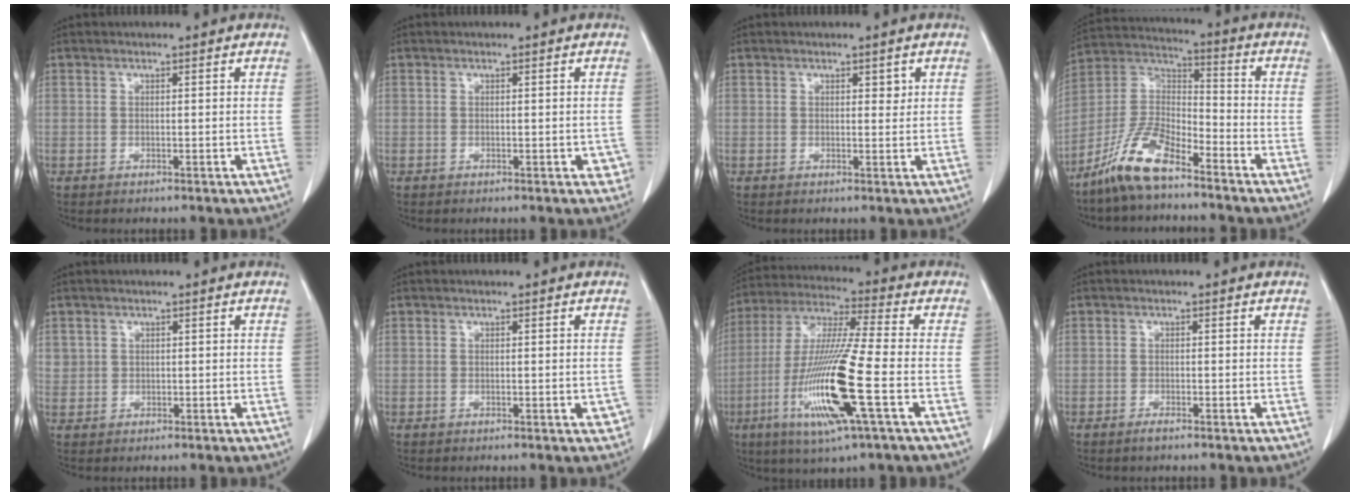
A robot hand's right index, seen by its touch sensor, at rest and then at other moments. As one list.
[{"total": 1.5, "force": [-0.3, 0.8, 1.3], "torque": [-0.003, 0.002, -0.003]}, {"total": 1.3, "force": [0.6, 0.6, 0.9], "torque": [-0.010, -0.003, 0.008]}, {"total": 11.0, "force": [-8.2, 3.2, 6.6], "torque": [-0.144, 0.011, -0.163]}, {"total": 1.5, "force": [0.6, 1.3, 0.1], "torque": [0.015, 0.003, 0.006]}, {"total": 1.2, "force": [-0.3, 0.4, 1.1], "torque": [-0.008, 0.000, -0.002]}, {"total": 16.9, "force": [-5.2, 0.1, 16.1], "torque": [-0.333, -0.020, -0.103]}, {"total": 1.0, "force": [-0.8, 0.1, 0.6], "torque": [-0.015, -0.002, -0.014]}]